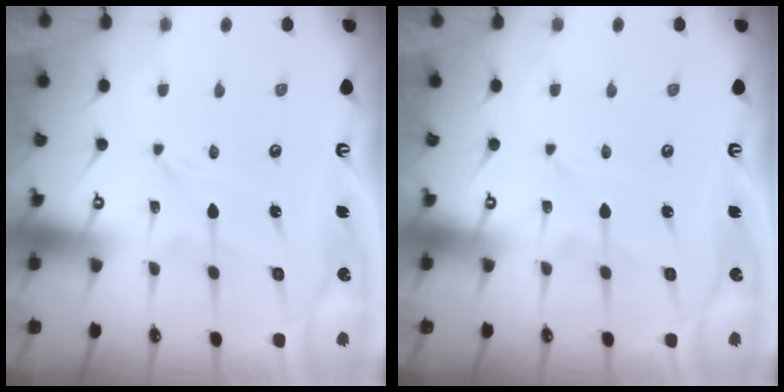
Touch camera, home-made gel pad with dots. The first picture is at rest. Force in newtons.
{"total": 1.4, "press": 1.3, "slide": 0.3}